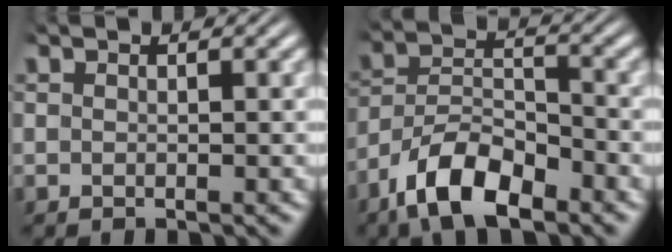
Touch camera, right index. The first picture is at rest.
{"total": 7.0, "force": [-4.2, 3.5, 4.3], "torque": [-0.066, -0.003, -0.075]}